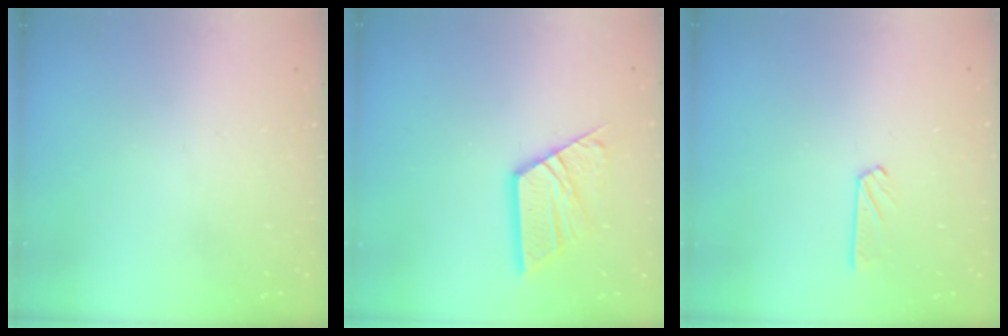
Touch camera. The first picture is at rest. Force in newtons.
{"total": 14.1, "press": 14.0, "slide": 1.3}
{"total": 3.9, "press": 3.9, "slide": 0.3}